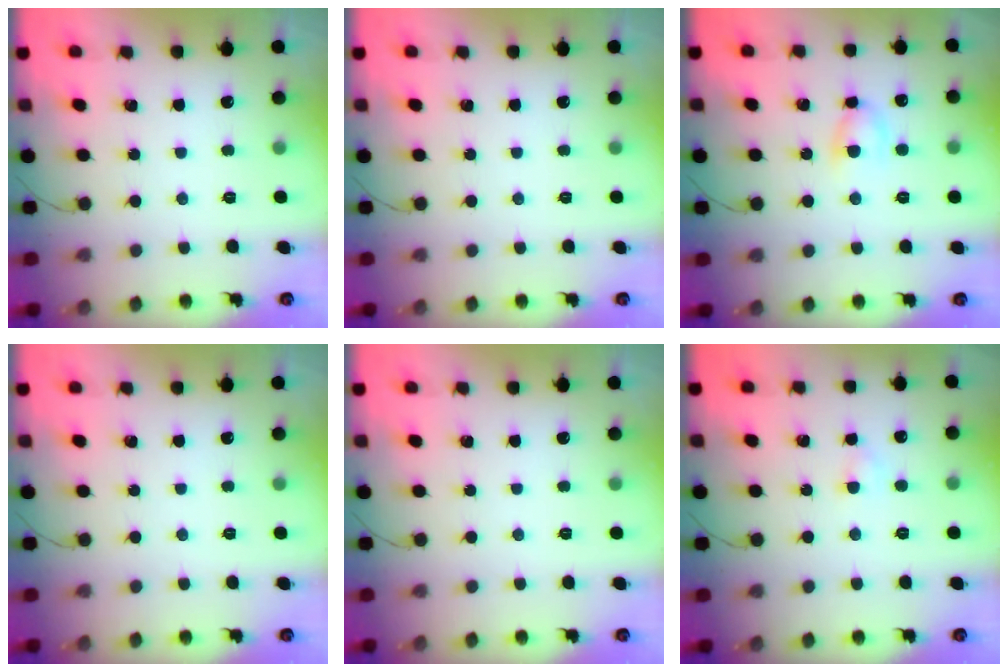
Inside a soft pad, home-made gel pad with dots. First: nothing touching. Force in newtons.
{"total": 0.0}
{"total": 5.6, "press": 5.5, "slide": 1.1}
{"total": 0.0}
{"total": 0.0}
{"total": 2.7, "press": 2.4, "slide": 1.1}